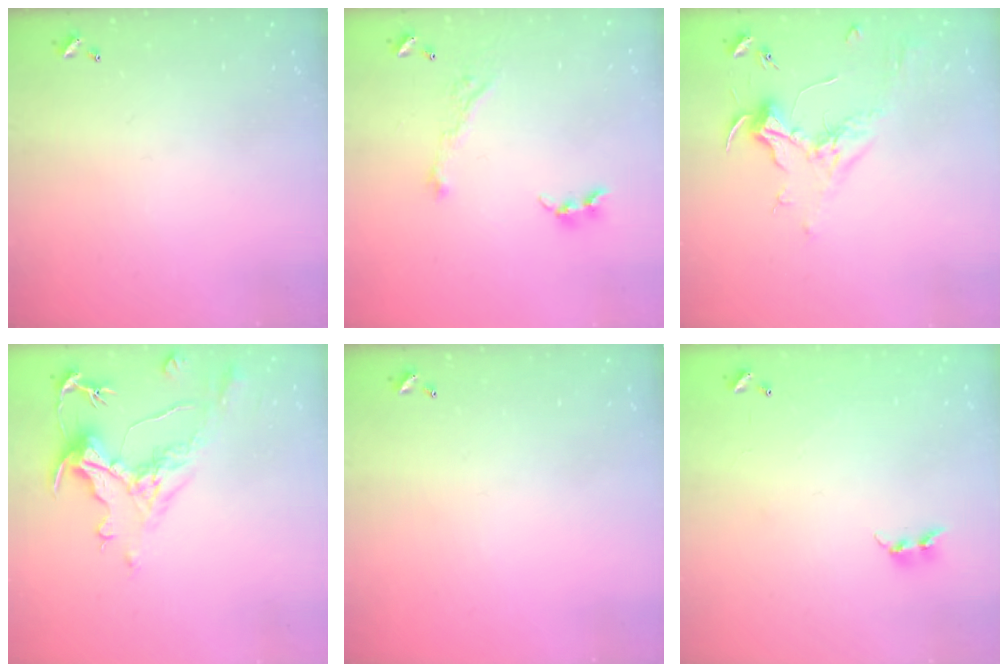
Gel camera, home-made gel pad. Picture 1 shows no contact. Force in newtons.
{"total": 3.7, "press": 3.7, "slide": 0.2}
{"total": 2.0, "press": 1.9, "slide": 0.7}
{"total": 1.4, "press": 0.2, "slide": 1.4}
{"total": 0.0}
{"total": 5.9, "press": 5.9, "slide": 0.4}